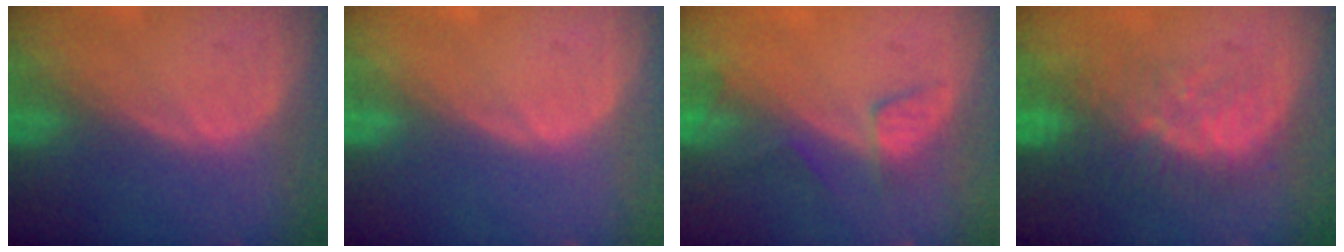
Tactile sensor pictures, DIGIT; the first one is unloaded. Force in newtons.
{"total": 0.0}
{"total": 3.9, "press": 3.7, "slide": 1.4}
{"total": 8.3, "press": 7.7, "slide": 3.0}